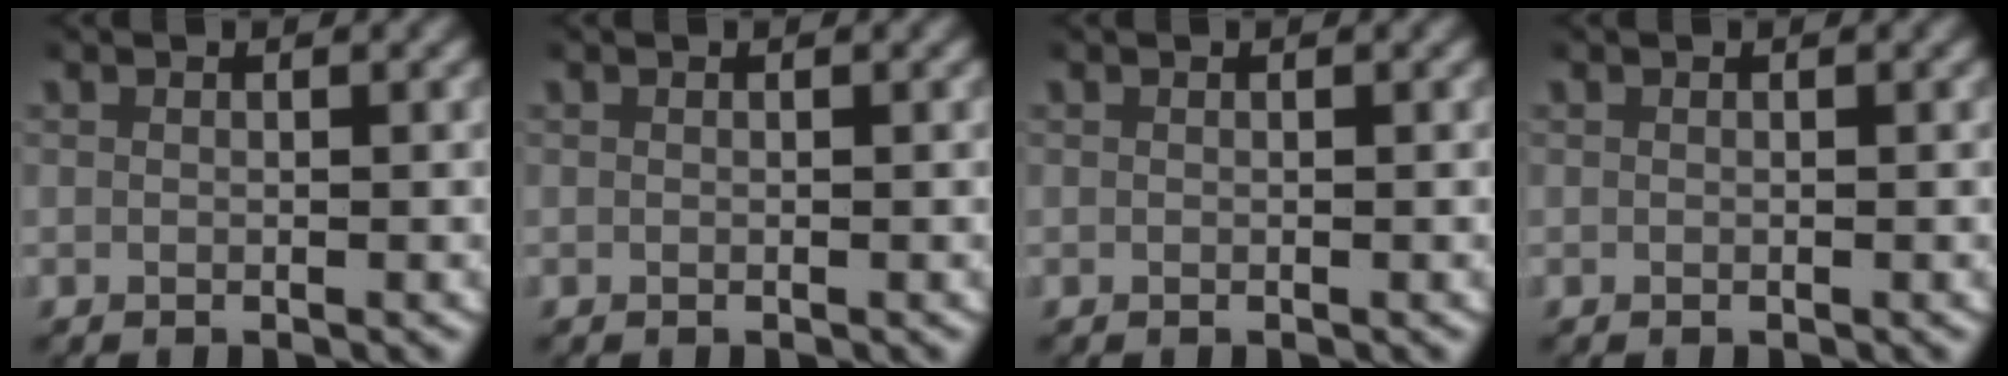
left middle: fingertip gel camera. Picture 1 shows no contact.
{"total": 0.0}
{"total": 0.0}
{"total": 0.0}